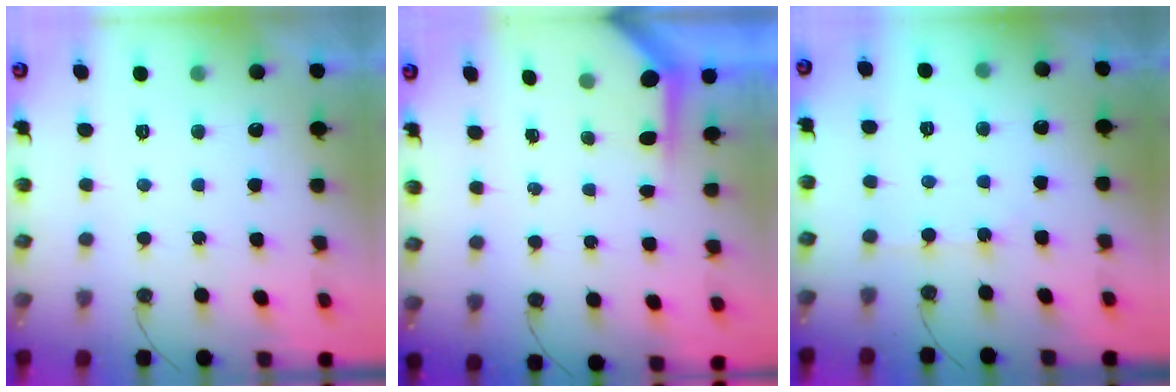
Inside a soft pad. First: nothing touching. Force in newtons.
{"total": 3.7, "press": 3.7, "slide": 0.3}
{"total": 2.2, "press": 2.2, "slide": 0.4}